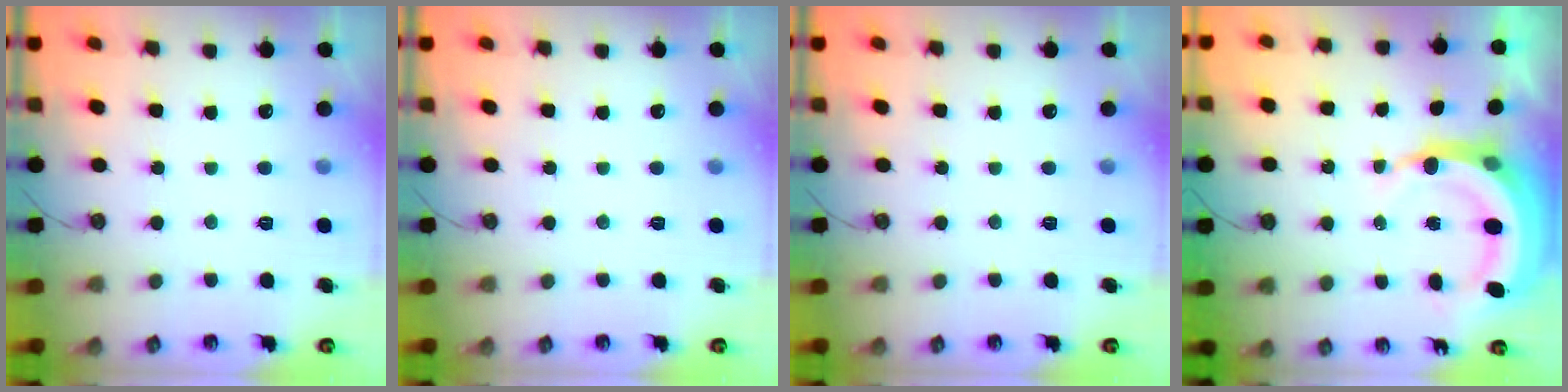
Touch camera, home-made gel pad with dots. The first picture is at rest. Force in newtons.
{"total": 0.0}
{"total": 0.0}
{"total": 10.0, "press": 9.7, "slide": 2.0}